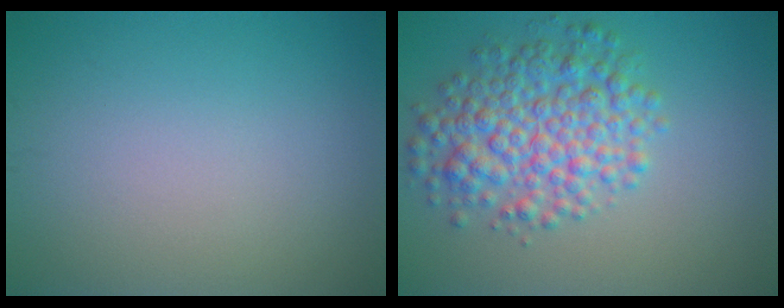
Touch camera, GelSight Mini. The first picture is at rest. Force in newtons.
{"total": 6.2, "press": 6.2, "slide": 0.1}